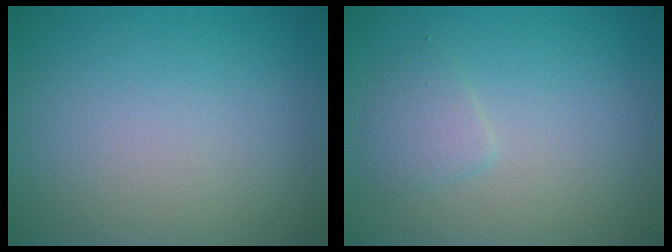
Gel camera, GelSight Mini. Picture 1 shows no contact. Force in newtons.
{"total": 1.6, "press": 1.6, "slide": 0.1}